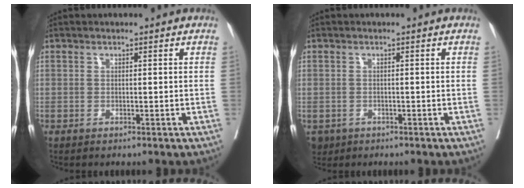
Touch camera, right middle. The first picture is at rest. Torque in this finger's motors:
{"motor_torque": [0.31, -0.27, -0.02, 0.00]}